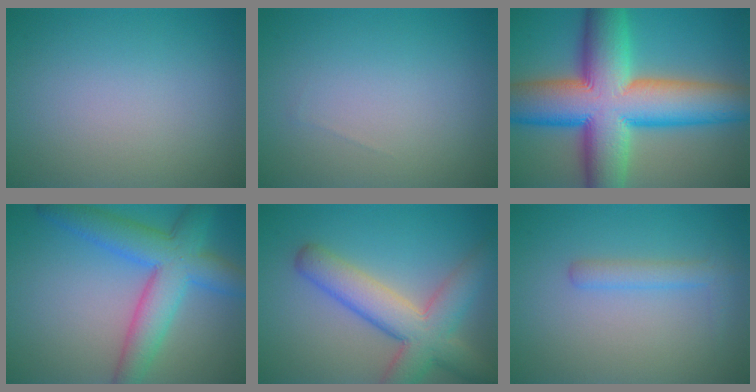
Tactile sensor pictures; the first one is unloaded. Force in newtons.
{"total": 0.0}
{"total": 16.5, "press": 16.5, "slide": 0.4}
{"total": 7.2, "press": 7.2, "slide": 0.3}
{"total": 7.3, "press": 7.3, "slide": 0.5}
{"total": 1.9, "press": 1.9, "slide": 0.2}